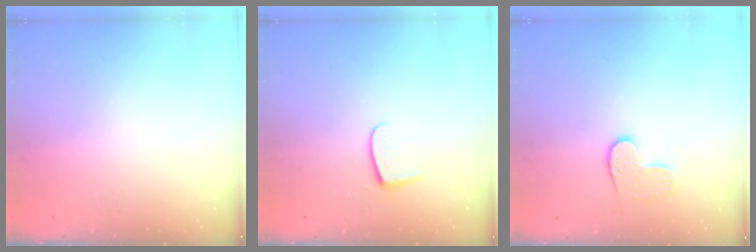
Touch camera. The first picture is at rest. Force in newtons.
{"total": 6.8, "press": 6.8, "slide": 0.6}
{"total": 8.2, "press": 8.2, "slide": 0.2}